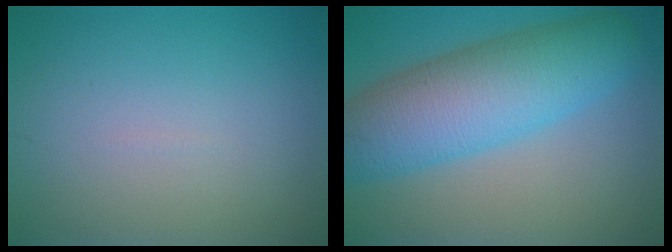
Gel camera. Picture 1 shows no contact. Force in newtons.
{"total": 9.2, "press": 9.2, "slide": 0.1}